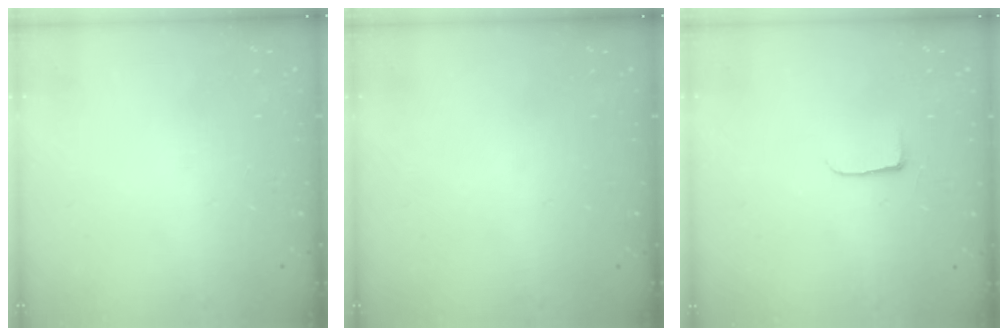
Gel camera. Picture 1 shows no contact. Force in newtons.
{"total": 0.0}
{"total": 4.0, "press": 4.0, "slide": 0.5}